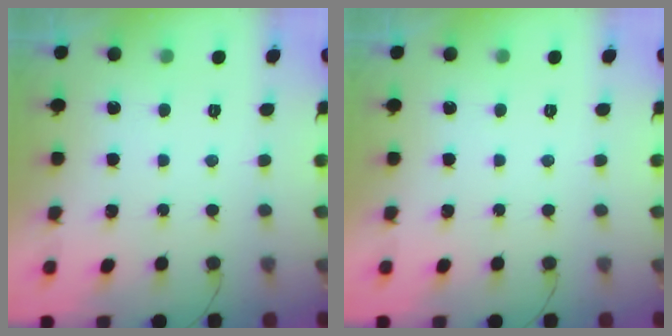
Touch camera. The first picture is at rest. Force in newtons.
{"total": 0.0}